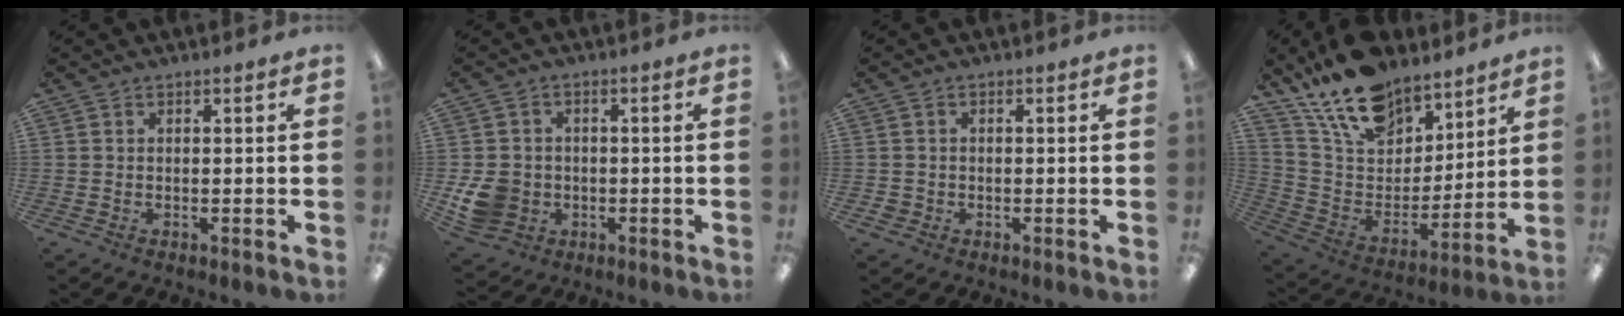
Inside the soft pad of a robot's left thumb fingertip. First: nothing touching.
{"total": 8.8, "force": [-1.8, 7.9, 3.5], "torque": [-0.073, 0.019, -0.029]}
{"total": 1.8, "force": [-0.6, 1.7, 0.2], "torque": [-0.005, 0.005, -0.014]}
{"total": 18.6, "force": [14.2, 9.5, 7.3], "torque": [-0.151, -0.084, 0.262]}